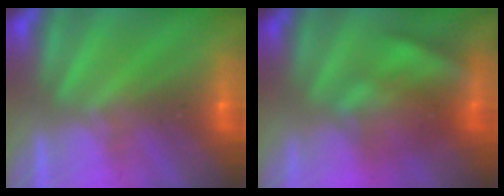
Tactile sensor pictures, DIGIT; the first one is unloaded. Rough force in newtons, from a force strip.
{"total": 3.6}